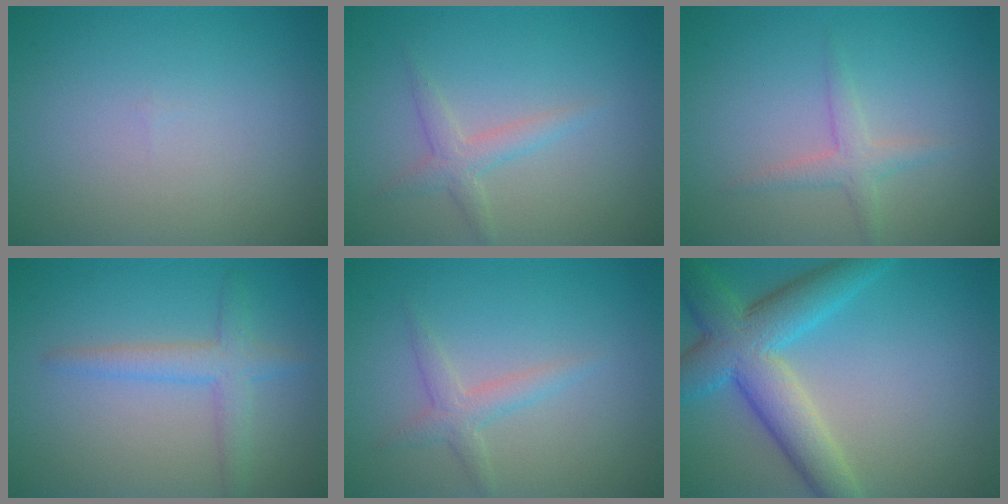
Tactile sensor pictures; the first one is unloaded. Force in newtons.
{"total": 1.9, "press": 1.9, "slide": 0.0}
{"total": 1.9, "press": 1.9, "slide": 0.1}
{"total": 2.8, "press": 2.8, "slide": 0.1}
{"total": 1.9, "press": 1.9, "slide": 0.0}
{"total": 7.6, "press": 7.6, "slide": 0.1}